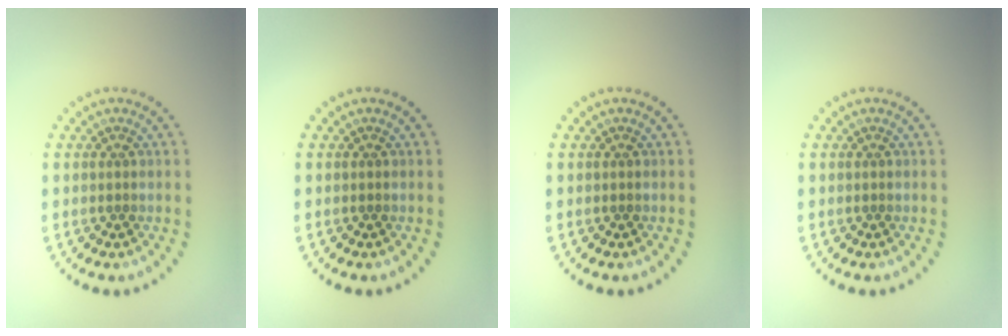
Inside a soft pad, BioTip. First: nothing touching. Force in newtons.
{"total": 0.0}
{"total": 0.0}
{"total": 0.0}